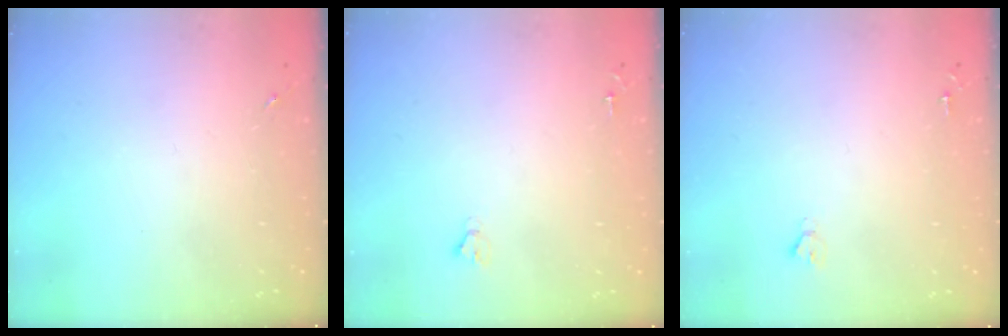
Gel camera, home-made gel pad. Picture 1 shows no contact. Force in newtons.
{"total": 1.8, "press": 1.8, "slide": 0.1}
{"total": 1.9, "press": 1.9, "slide": 0.2}